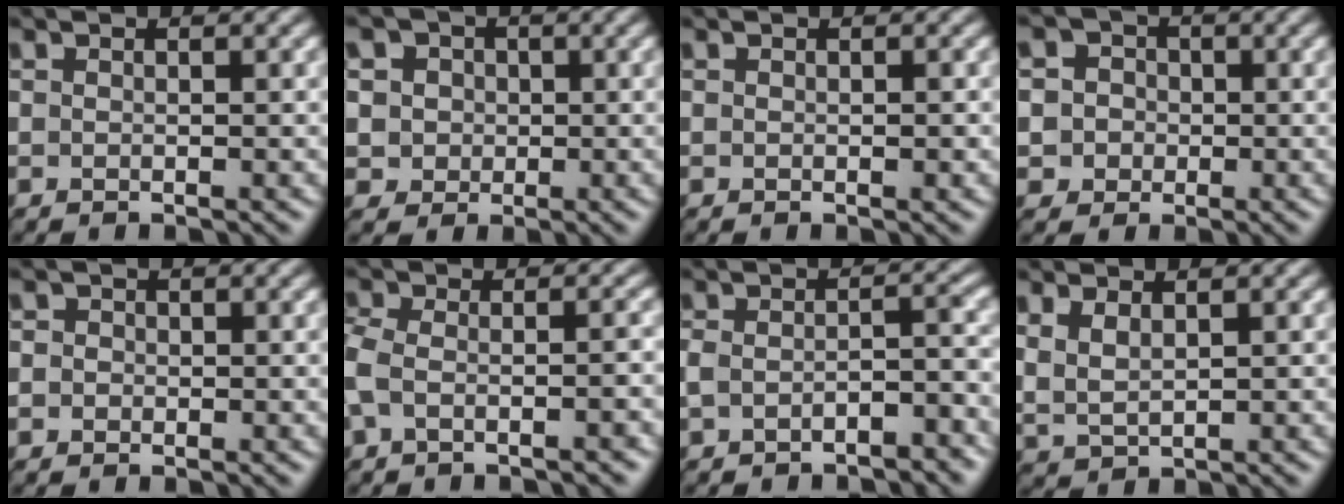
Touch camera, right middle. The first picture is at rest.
{"total": 5.6, "force": [2.4, 4.7, 1.9], "torque": [-0.039, 0.016, 0.029]}
{"total": 0.6, "force": [-0.2, 0.2, 0.5], "torque": [-0.005, 0.001, -0.003]}
{"total": 5.3, "force": [1.8, 4.7, 1.7], "torque": [-0.026, 0.026, 0.012]}
{"total": 1.5, "force": [0.0, 1.4, 0.5], "torque": [-0.003, 0.003, -0.009]}
{"total": 4.9, "force": [-1.8, 2.4, 3.8], "torque": [-0.062, -0.003, -0.029]}
{"total": 4.2, "force": [-2.5, 1.7, 2.9], "torque": [-0.049, 0.006, -0.039]}
{"total": 2.0, "force": [1.2, 1.0, 1.2], "torque": [-0.034, -0.002, 0.030]}